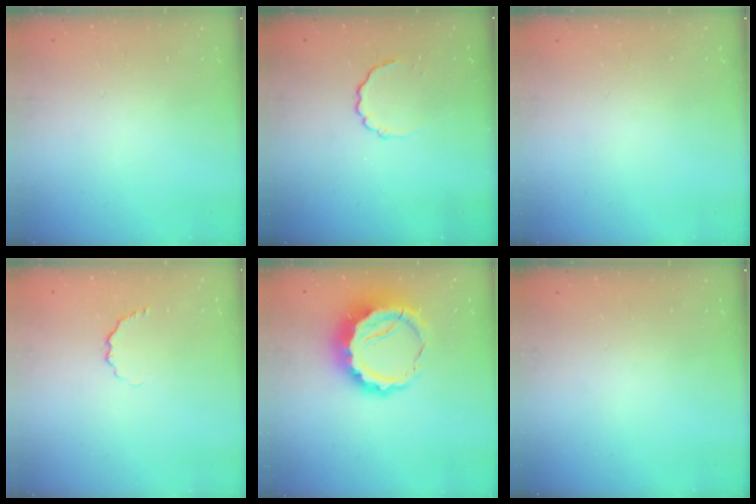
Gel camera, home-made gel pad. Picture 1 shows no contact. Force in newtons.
{"total": 3.3, "press": 3.1, "slide": 1.0}
{"total": 0.0}
{"total": 3.7, "press": 3.5, "slide": 1.1}
{"total": 12.0, "press": 11.7, "slide": 2.7}
{"total": 0.0}